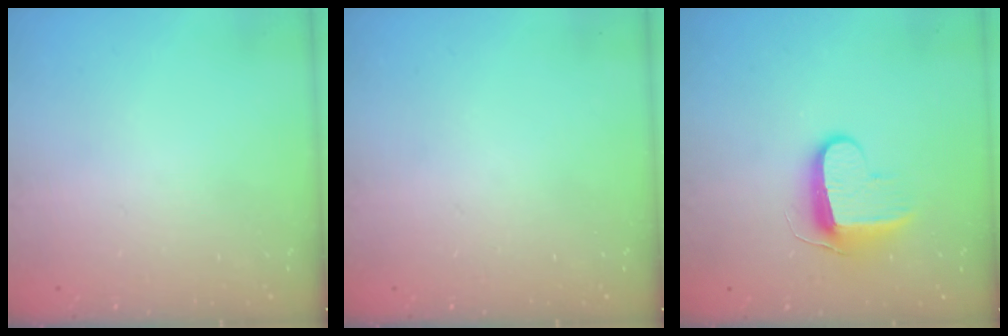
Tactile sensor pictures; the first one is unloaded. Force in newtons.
{"total": 0.0}
{"total": 9.2, "press": 9.2, "slide": 0.9}